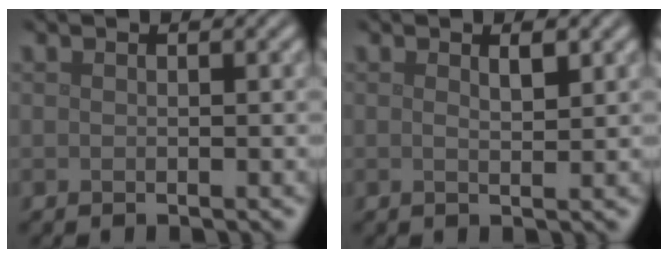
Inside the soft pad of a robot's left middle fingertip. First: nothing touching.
{"total": 1.2, "force": [0.5, 0.2, 1.1], "torque": [-0.019, -0.002, 0.007]}